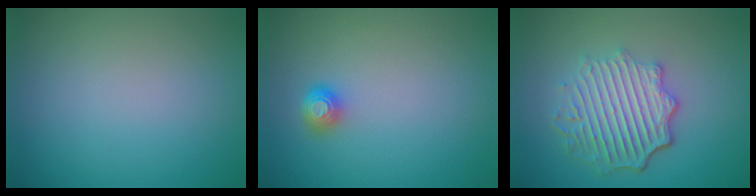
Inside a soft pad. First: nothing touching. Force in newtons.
{"total": 1.6, "press": 1.2, "slide": 1.0}
{"total": 6.0, "press": 4.7, "slide": 3.8}